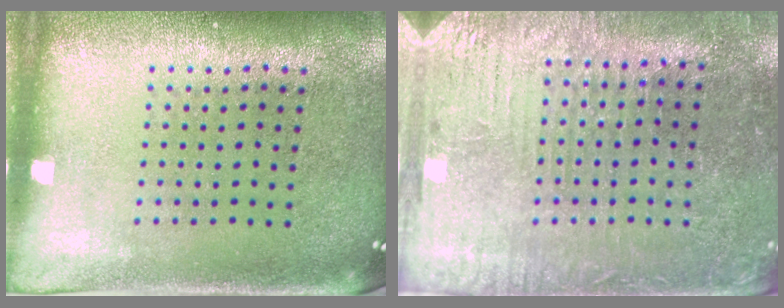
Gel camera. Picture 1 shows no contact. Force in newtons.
{"total": 3.3, "press": 3.2, "slide": 0.5}